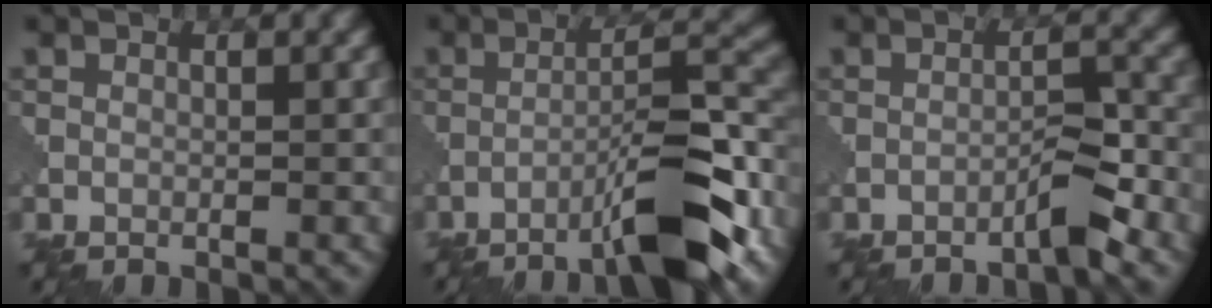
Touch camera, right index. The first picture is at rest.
{"total": 8.9, "force": [-5.5, 1.4, 6.8], "torque": [-0.101, 0.018, -0.090]}
{"total": 2.3, "force": [-1.8, 0.1, 1.4], "torque": [-0.021, 0.012, -0.032]}